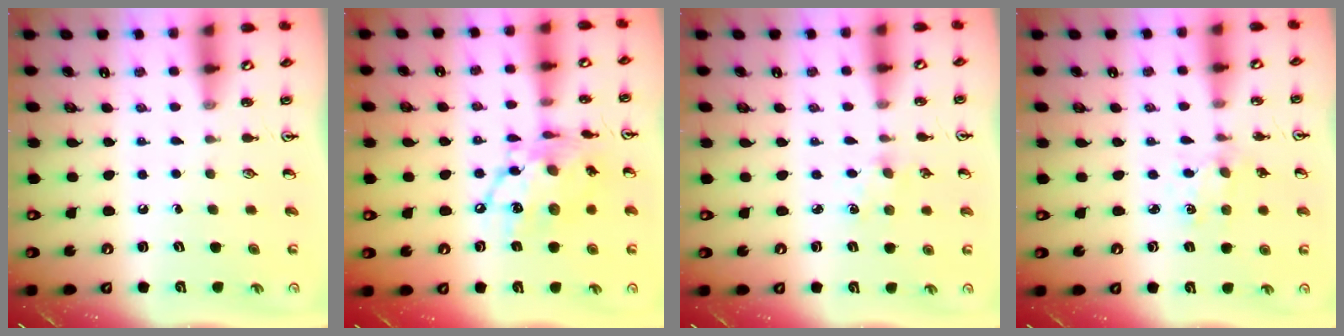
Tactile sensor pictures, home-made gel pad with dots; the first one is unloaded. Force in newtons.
{"total": 16.0, "press": 15.9, "slide": 1.4}
{"total": 2.3, "press": 2.3, "slide": 0.4}
{"total": 1.8, "press": 1.8, "slide": 0.2}